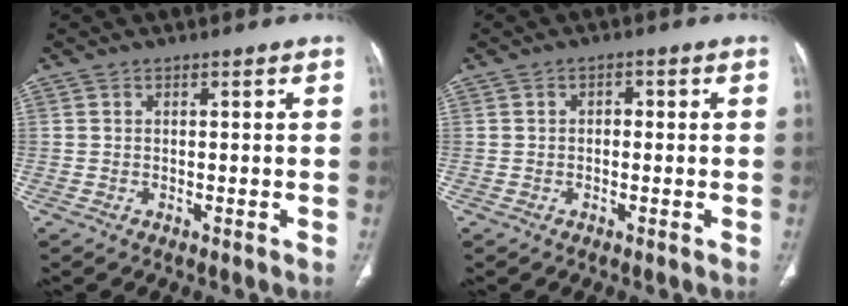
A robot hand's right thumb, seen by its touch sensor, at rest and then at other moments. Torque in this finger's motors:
{"motor_torque": [0.05, -0.70, 0.04, 0.13, 0.07]}